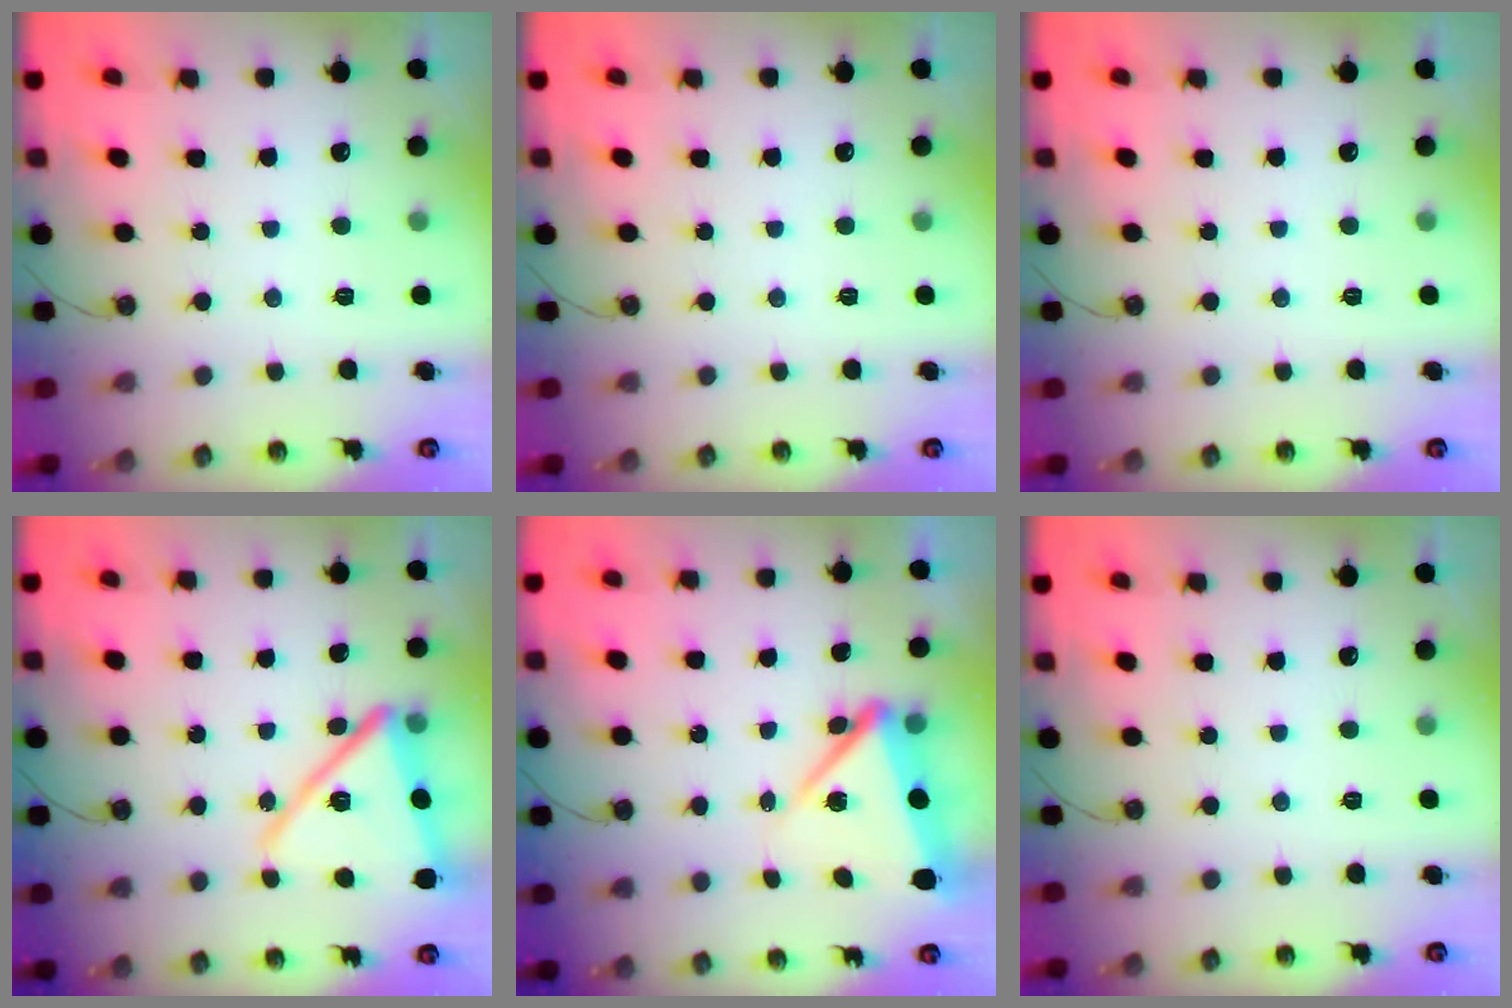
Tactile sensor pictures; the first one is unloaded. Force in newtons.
{"total": 0.0}
{"total": 0.0}
{"total": 17.4, "press": 17.3, "slide": 1.3}
{"total": 8.4, "press": 8.1, "slide": 2.0}
{"total": 0.0}